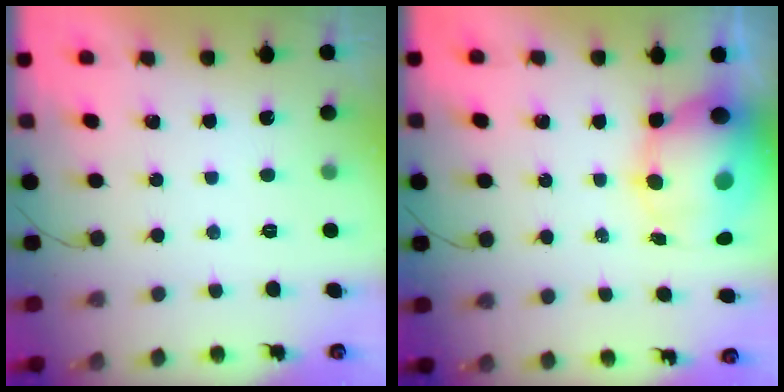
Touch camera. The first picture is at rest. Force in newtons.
{"total": 13.3, "press": 12.9, "slide": 3.0}